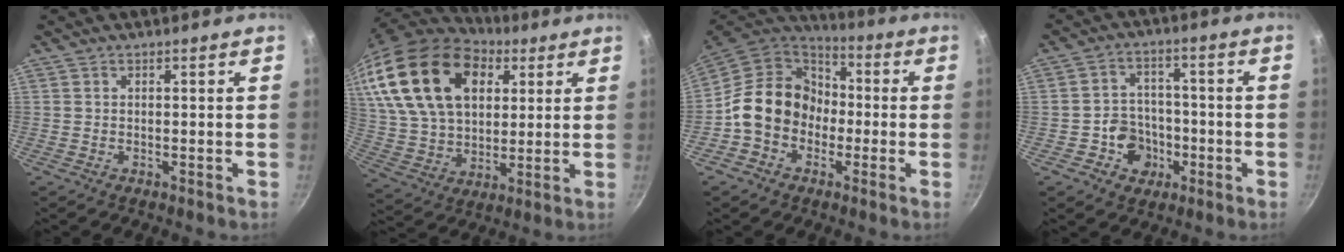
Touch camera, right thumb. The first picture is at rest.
{"total": 26.3, "force": [10.9, 16.5, 17.3], "torque": [-0.308, -0.015, 0.202]}
{"total": 15.2, "force": [-2.0, 12.9, 7.8], "torque": [-0.093, 0.048, -0.048]}
{"total": 7.8, "force": [-2.7, 6.8, 2.8], "torque": [-0.010, 0.030, -0.044]}